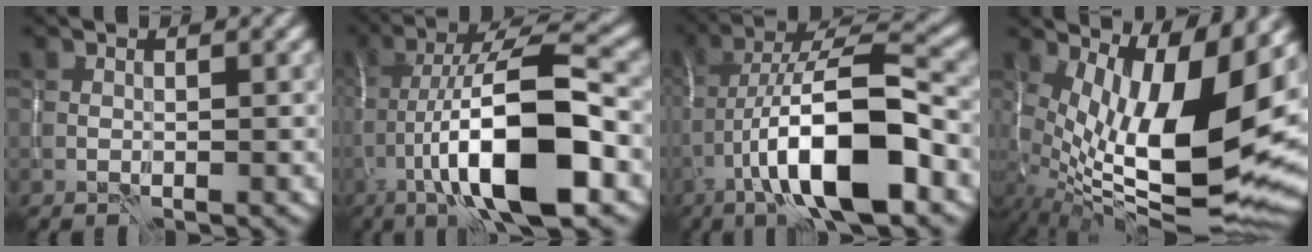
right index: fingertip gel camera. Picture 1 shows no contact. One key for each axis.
{"total": 12.9, "fx": -4.2, "fy": 3.1, "fz": 11.8, "tx": -0.196, "ty": 0.018, "tz": -0.071}
{"total": 12.1, "fx": -5.1, "fy": 3.2, "fz": 10.5, "tx": -0.179, "ty": 0.016, "tz": -0.087}
{"total": 14.8, "fx": 2.0, "fy": 5.8, "fz": 13.5, "tx": -0.231, "ty": -0.005, "tz": 0.043}